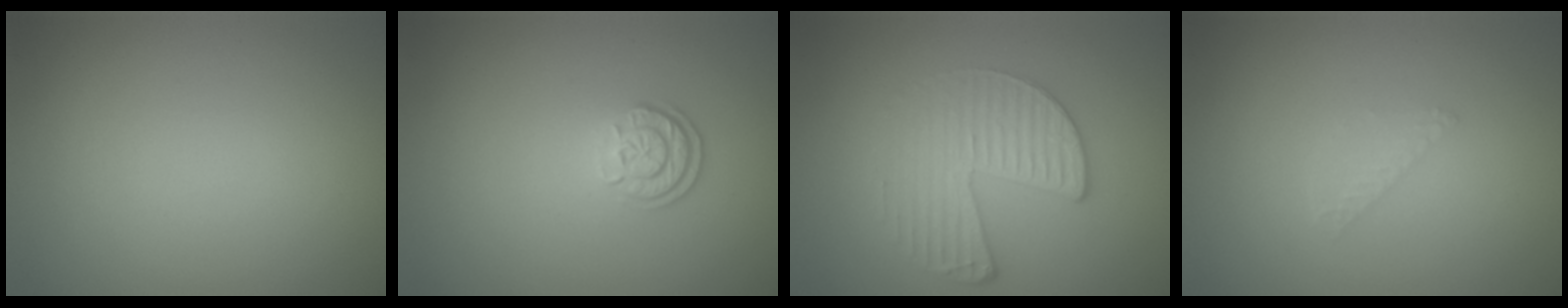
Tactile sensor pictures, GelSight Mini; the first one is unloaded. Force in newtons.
{"total": 2.2, "press": 1.8, "slide": 1.3}
{"total": 3.3, "press": 2.9, "slide": 1.6}
{"total": 0.8, "press": 0.8, "slide": 0.0}